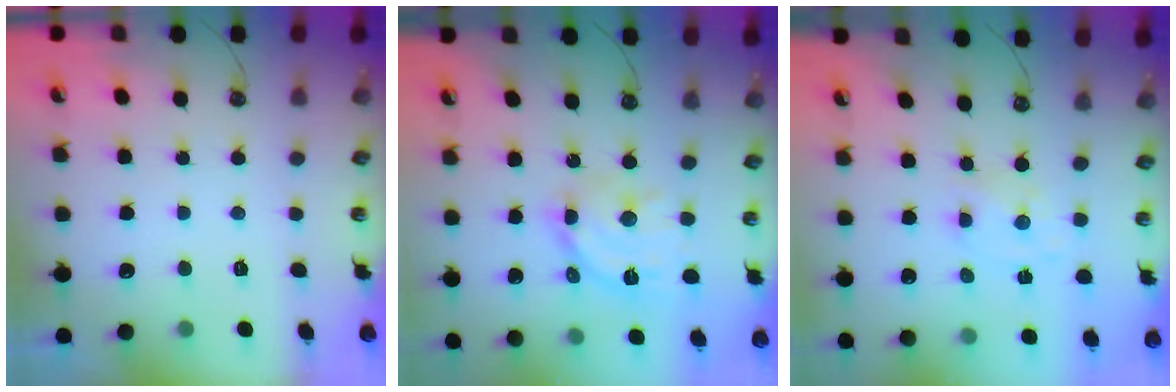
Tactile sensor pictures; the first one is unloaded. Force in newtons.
{"total": 13.9, "press": 13.9, "slide": 1.2}
{"total": 1.8, "press": 1.8, "slide": 0.2}